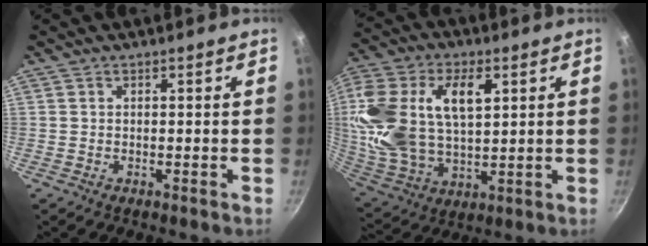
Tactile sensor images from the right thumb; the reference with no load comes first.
{"total": 22.3, "force": [5.7, 13.2, 17.1], "torque": [-0.345, -0.007, 0.109]}